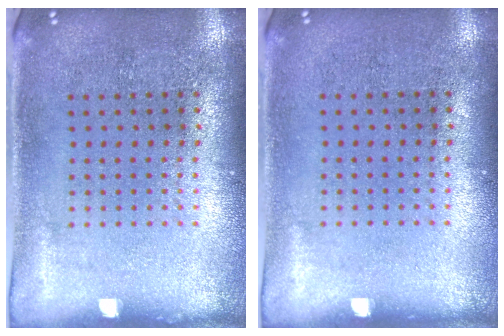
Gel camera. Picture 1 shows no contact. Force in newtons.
{"total": 0.0}